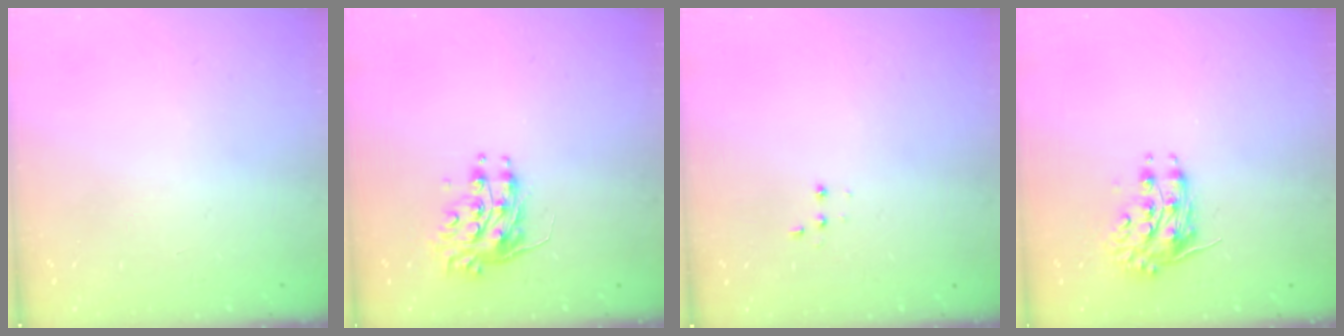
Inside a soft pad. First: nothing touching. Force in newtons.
{"total": 8.7, "press": 8.7, "slide": 0.3}
{"total": 2.8, "press": 2.7, "slide": 0.7}
{"total": 8.2, "press": 8.2, "slide": 0.3}